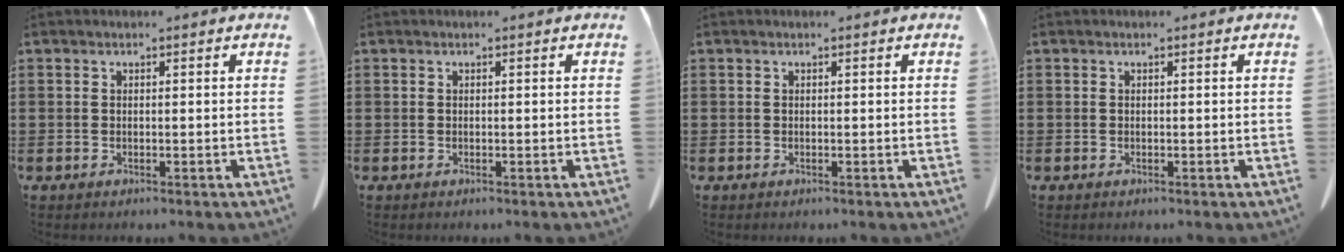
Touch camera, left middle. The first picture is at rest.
{"total": 0.0}
{"total": 0.0}
{"total": 0.0}